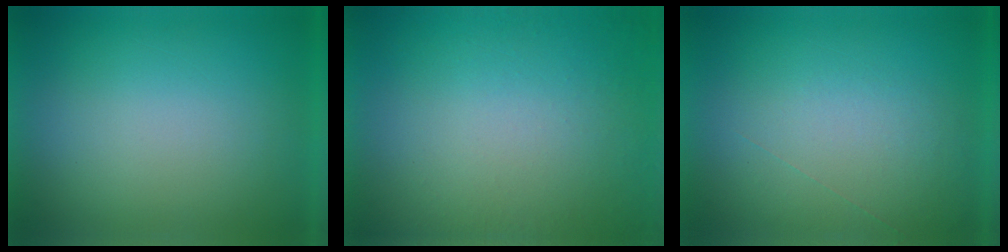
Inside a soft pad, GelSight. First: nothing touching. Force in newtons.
{"total": 1.2}
{"total": 1.0}